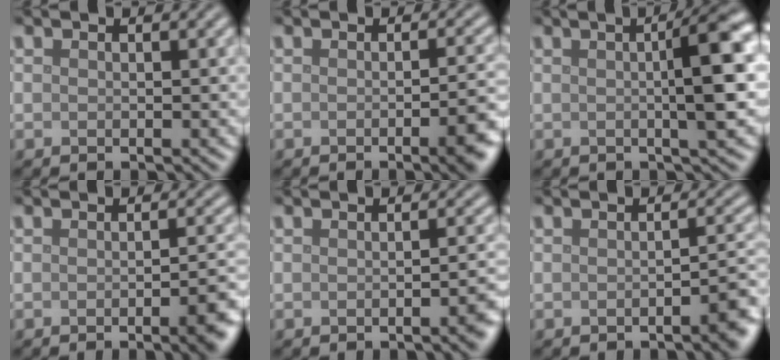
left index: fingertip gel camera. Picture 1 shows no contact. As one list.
[{"total": 5.0, "force": [-1.8, 1.5, 4.4], "torque": [-0.045, -0.007, -0.020]}, {"total": 6.3, "force": [0.6, 1.1, 6.1], "torque": [-0.077, 0.011, 0.007]}, {"total": 4.5, "force": [-1.8, 1.2, 4.0], "torque": [-0.042, -0.004, -0.025]}, {"total": 2.4, "force": [-0.9, 0.6, 2.1], "torque": [-0.020, 0.002, -0.015]}, {"total": 2.5, "force": [-1.3, 0.5, 2.1], "torque": [-0.024, 0.005, -0.024]}]